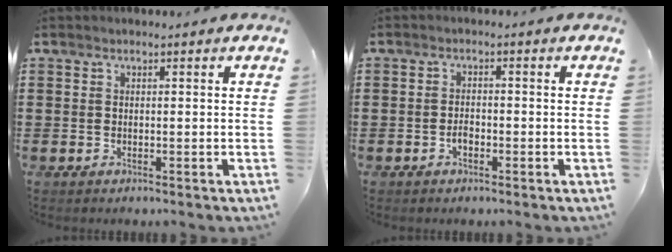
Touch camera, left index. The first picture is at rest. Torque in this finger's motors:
{"motor_torque": [-0.17, 0.59, 0.02, 0.00]}